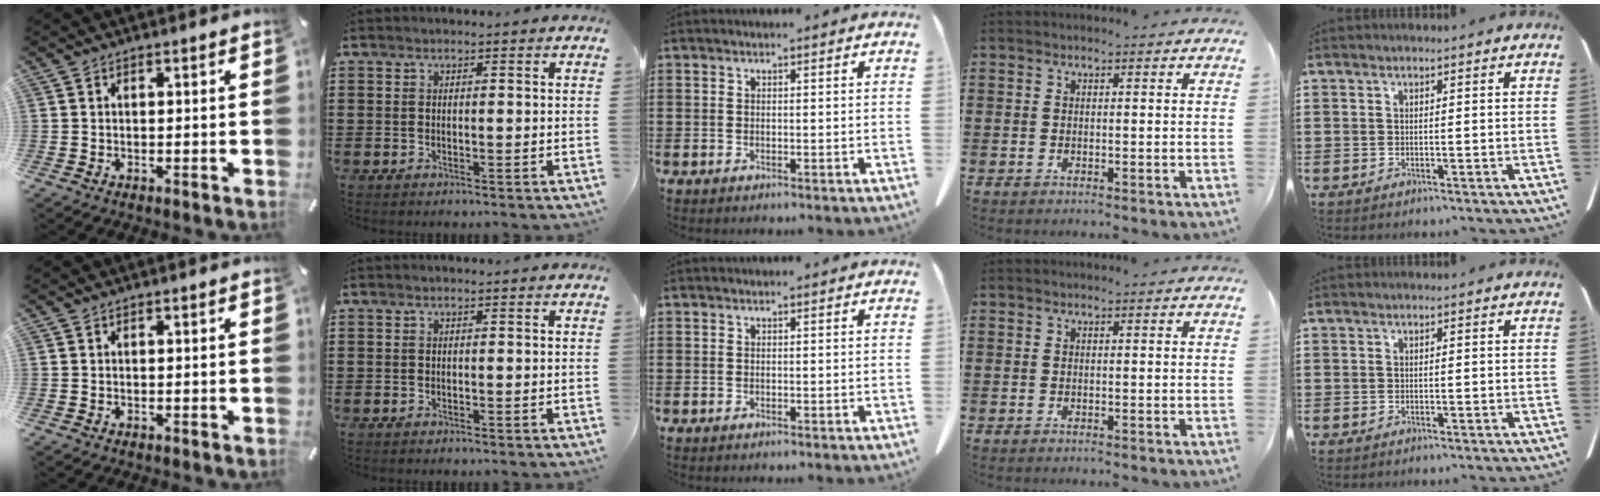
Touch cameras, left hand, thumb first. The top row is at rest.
{}